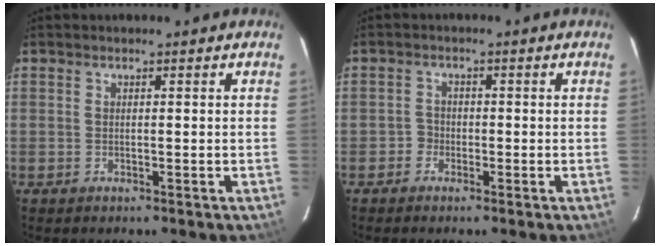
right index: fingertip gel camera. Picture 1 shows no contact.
{"total": 1.9, "force": [-1.2, 1.5, -0.3], "torque": [0.006, 0.007, -0.024]}